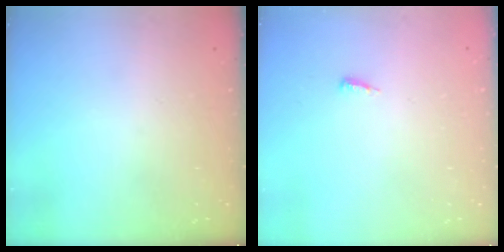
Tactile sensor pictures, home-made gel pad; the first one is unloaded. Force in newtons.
{"total": 3.4, "press": 3.3, "slide": 0.4}